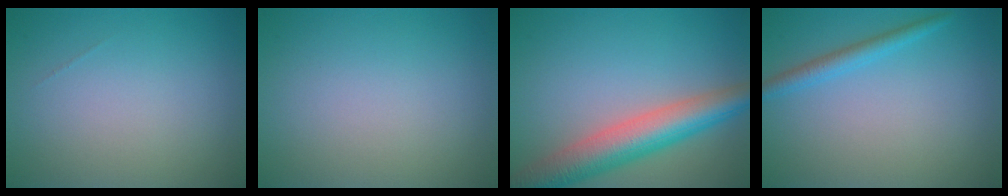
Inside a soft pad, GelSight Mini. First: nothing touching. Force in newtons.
{"total": 0.0}
{"total": 7.2, "press": 7.2, "slide": 0.5}
{"total": 2.0, "press": 2.0, "slide": 0.1}